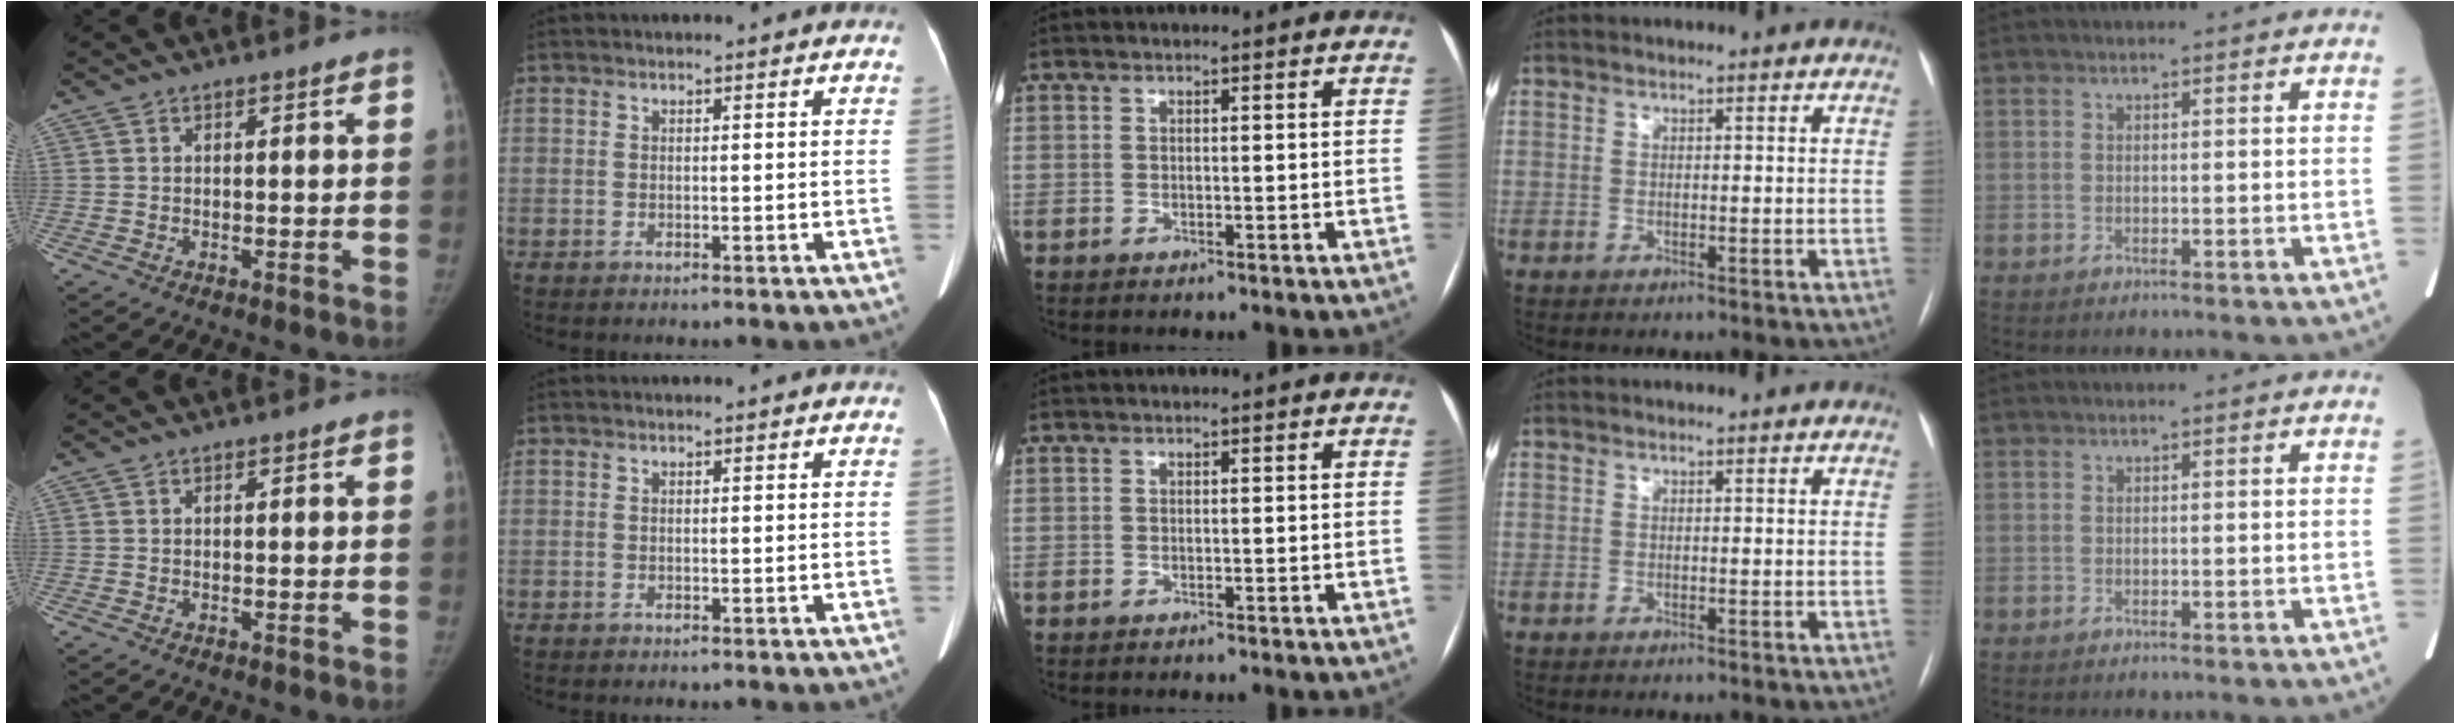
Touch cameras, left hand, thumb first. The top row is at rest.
{}